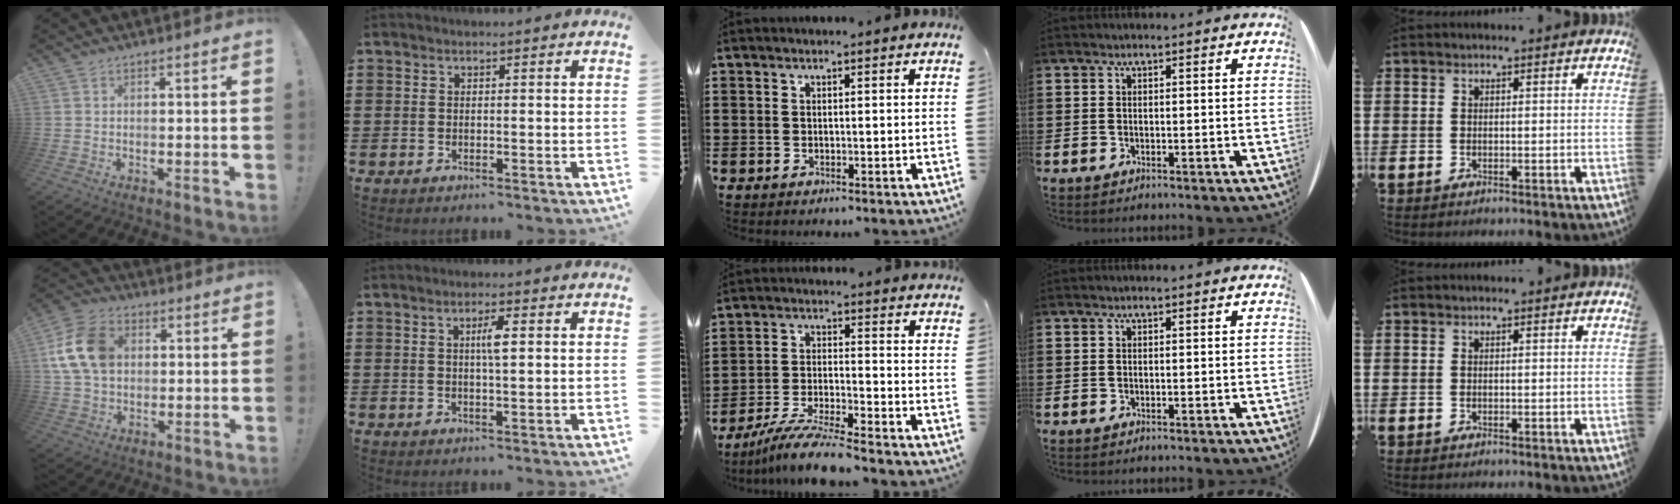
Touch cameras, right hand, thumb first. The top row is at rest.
{"thumb": {"total": 14.9, "force": [2.9, 11.0, 9.6], "torque": [-0.167, 0.006, 0.060]}, "index": {"total": 3.0, "force": [0.6, 0.5, 2.9], "torque": [-0.057, 0.002, 0.007]}, "middle": {"total": 7.5, "force": [-6.8, 0.0, 3.3], "torque": [-0.065, -0.008, -0.128]}}